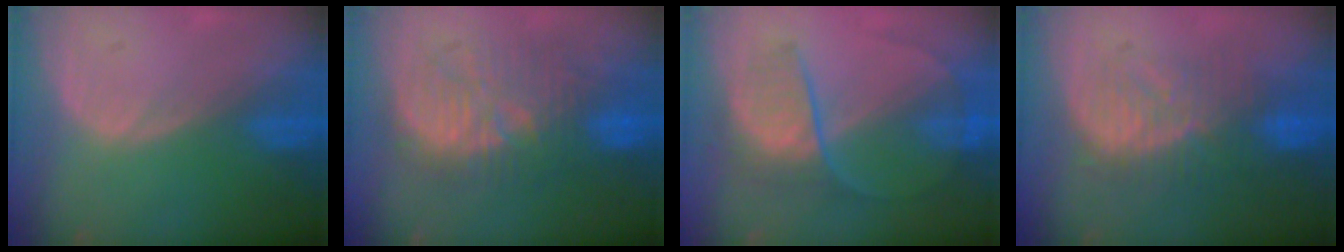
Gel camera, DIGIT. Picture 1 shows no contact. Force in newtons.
{"total": 10.7, "press": 10.6, "slide": 0.9}
{"total": 6.8, "press": 6.6, "slide": 1.6}
{"total": 8.7, "press": 8.4, "slide": 2.2}